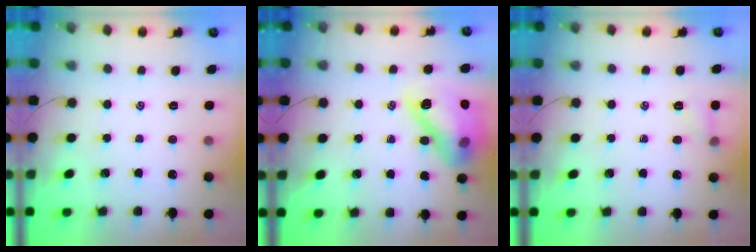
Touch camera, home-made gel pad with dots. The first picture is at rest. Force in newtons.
{"total": 17.0, "press": 16.9, "slide": 2.5}
{"total": 5.0, "press": 4.8, "slide": 1.5}